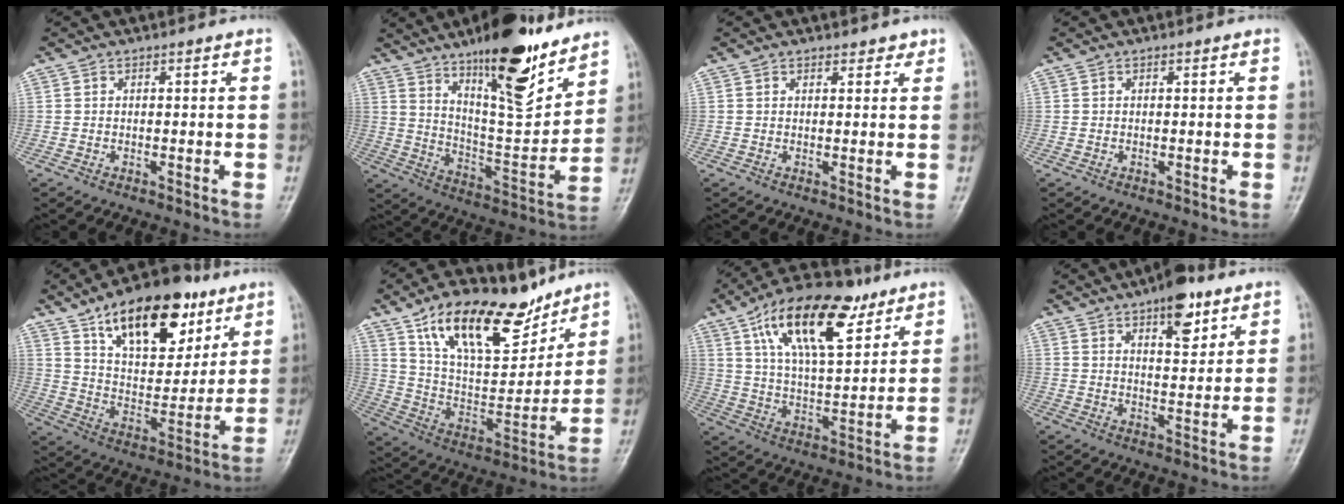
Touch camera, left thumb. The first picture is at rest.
{"total": 20.0, "force": [13.6, 5.7, 13.5], "torque": [-0.170, -0.088, 0.224]}
{"total": 1.8, "force": [1.4, 1.0, 0.4], "torque": [0.010, -0.008, 0.014]}
{"total": 0.0}
{"total": 22.1, "force": [12.6, 11.0, 14.5], "torque": [-0.181, -0.045, 0.213]}
{"total": 22.0, "force": [14.3, 9.7, 13.6], "torque": [-0.181, -0.058, 0.253]}
{"total": 19.0, "force": [9.9, 8.5, 13.8], "torque": [-0.202, -0.028, 0.171]}
{"total": 9.2, "force": [5.5, 3.7, 6.4], "torque": [-0.071, -0.028, 0.080]}